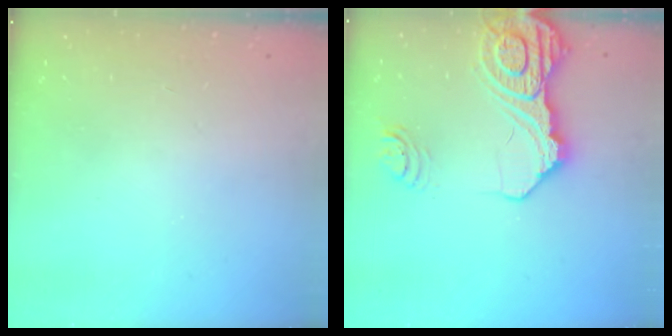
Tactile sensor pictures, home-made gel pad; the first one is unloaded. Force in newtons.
{"total": 19.8, "press": 19.6, "slide": 2.3}